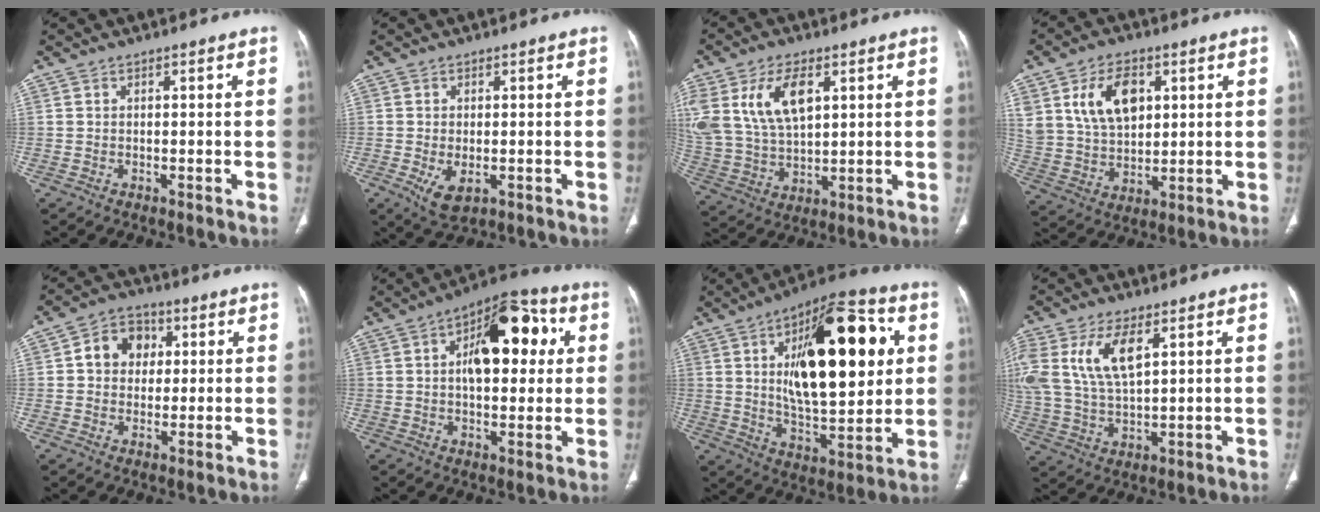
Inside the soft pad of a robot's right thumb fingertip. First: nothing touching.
{"total": 4.7, "force": [-1.2, 2.6, 3.8], "torque": [-0.071, -0.010, -0.011]}
{"total": 15.9, "force": [6.0, 9.0, 11.7], "torque": [-0.232, -0.011, 0.126]}
{"total": 12.8, "force": [4.6, 8.4, 8.4], "torque": [-0.127, -0.013, 0.097]}
{"total": 8.3, "force": [1.7, 6.9, 4.3], "torque": [-0.036, 0.008, 0.020]}
{"total": 16.5, "force": [3.8, 8.5, 13.6], "torque": [-0.162, 0.019, 0.053]}
{"total": 27.3, "force": [6.3, 11.9, 23.8], "torque": [-0.330, -0.013, 0.094]}
{"total": 13.4, "force": [5.2, 6.6, 10.5], "torque": [-0.221, -0.007, 0.108]}